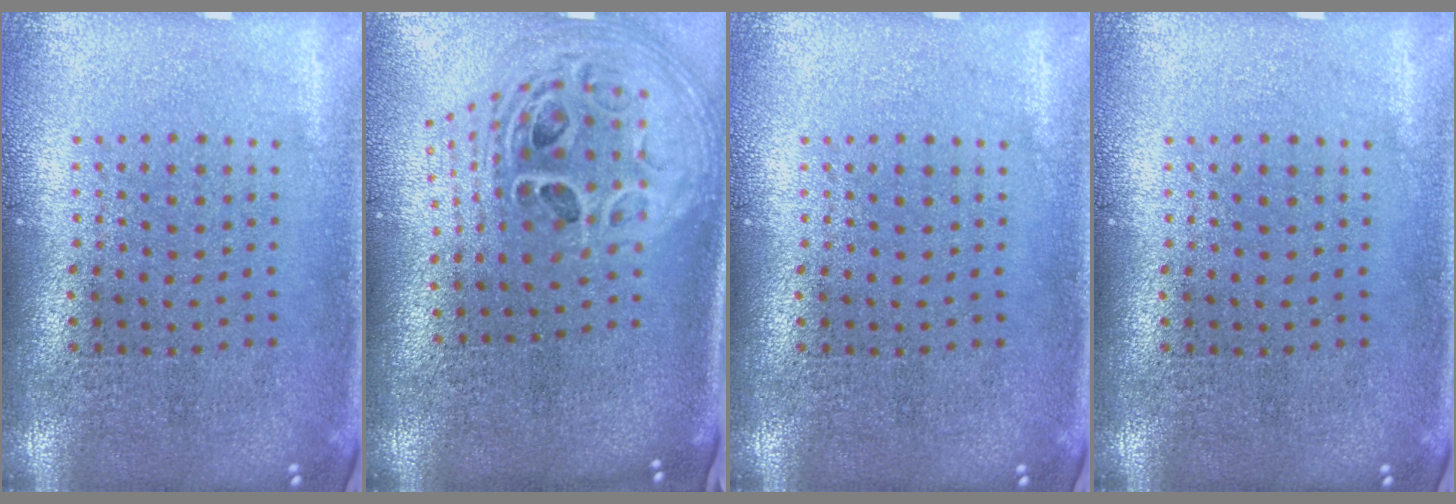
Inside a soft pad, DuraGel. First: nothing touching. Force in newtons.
{"total": 2.9, "press": 2.0, "slide": 2.1}
{"total": 0.0}
{"total": 0.0}